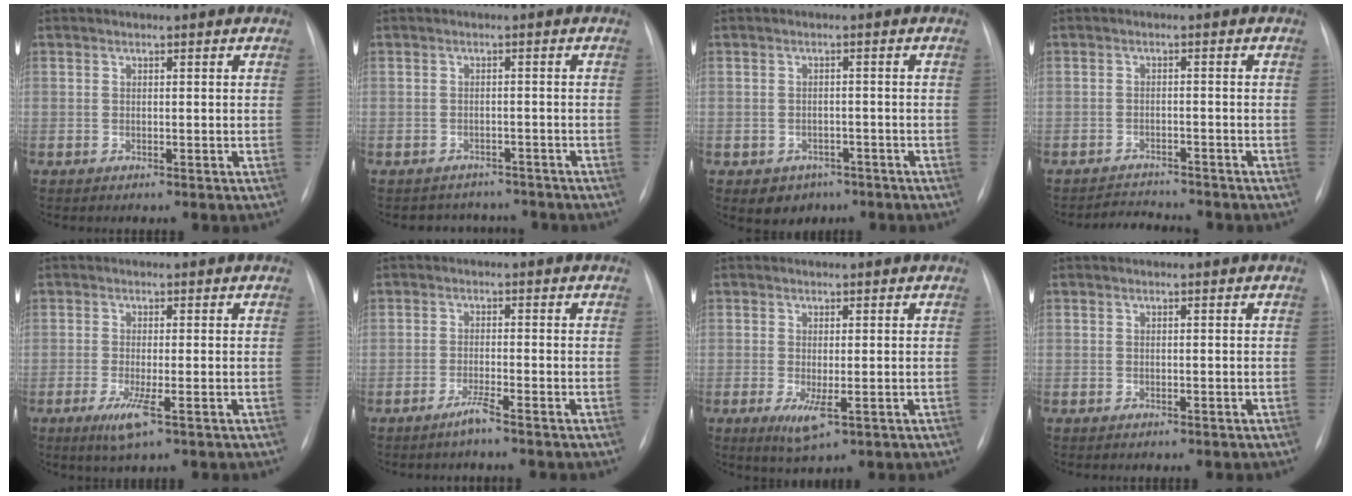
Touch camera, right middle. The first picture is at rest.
{"total": 5.2, "force": [-4.8, 2.2, -0.1], "torque": [0.005, 0.013, -0.057]}
{"total": 3.6, "force": [-2.1, 2.9, 0.7], "torque": [-0.008, 0.009, -0.020]}
{"total": 4.0, "force": [-4.0, 0.1, 0.1], "torque": [-0.005, -0.009, -0.063]}
{"total": 3.5, "force": [-1.5, 0.2, 3.2], "torque": [-0.065, -0.012, -0.028]}
{"total": 2.2, "force": [-1.7, -0.6, 1.2], "torque": [-0.030, -0.003, -0.035]}
{"total": 3.5, "force": [-0.9, 0.9, 3.3], "torque": [-0.058, -0.010, -0.007]}
{"total": 0.0}